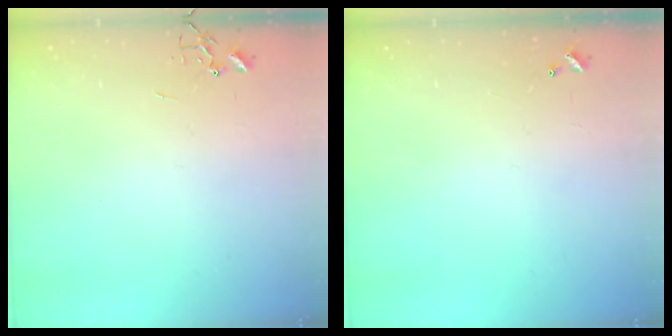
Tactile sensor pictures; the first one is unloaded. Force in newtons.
{"total": 0.0}